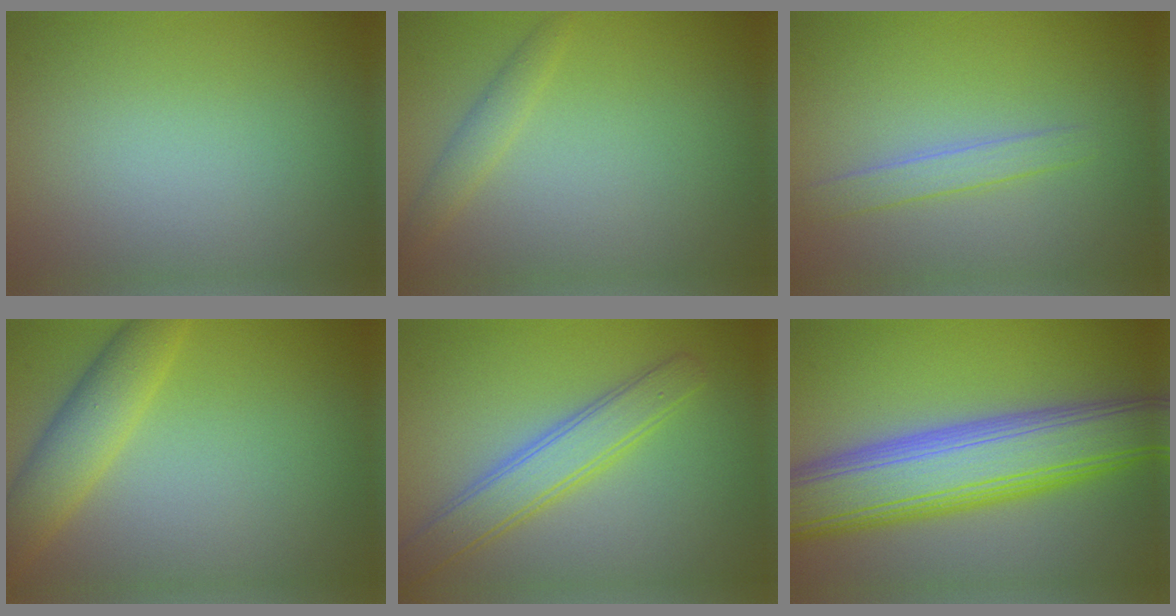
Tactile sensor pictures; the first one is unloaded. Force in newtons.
{"total": 1.5, "press": 1.5, "slide": 0.1}
{"total": 1.7, "press": 1.7, "slide": 0.0}
{"total": 4.3, "press": 4.3, "slide": 0.3}
{"total": 3.9, "press": 3.9, "slide": 0.1}
{"total": 10.3, "press": 10.3, "slide": 0.6}